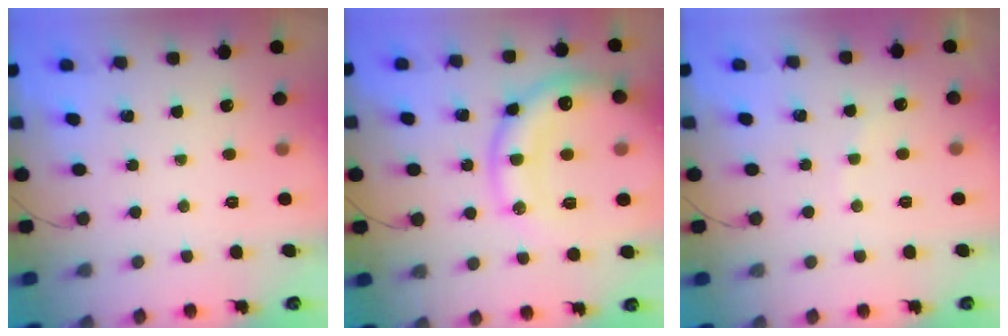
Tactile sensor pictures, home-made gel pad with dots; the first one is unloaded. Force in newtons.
{"total": 21.3, "press": 21.1, "slide": 2.5}
{"total": 5.1, "press": 5.1, "slide": 0.8}